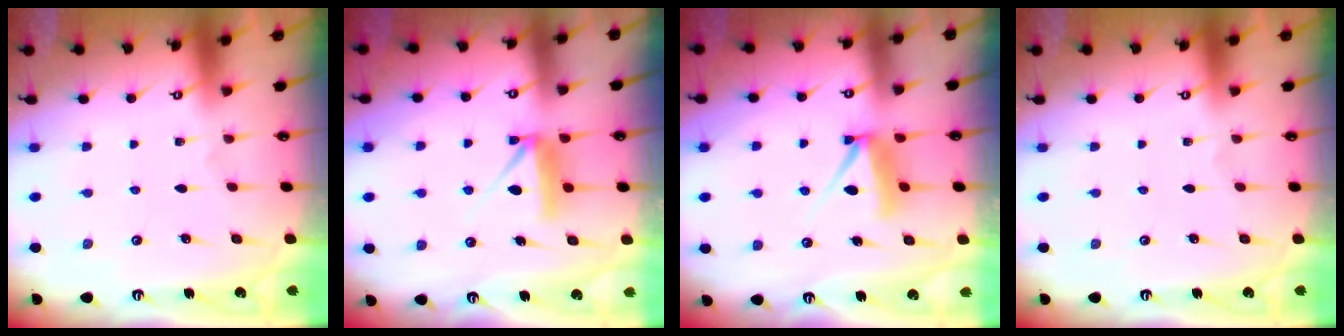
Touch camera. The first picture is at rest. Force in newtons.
{"total": 8.0, "press": 8.0, "slide": 0.4}
{"total": 7.5, "press": 7.5, "slide": 0.8}
{"total": 0.0}